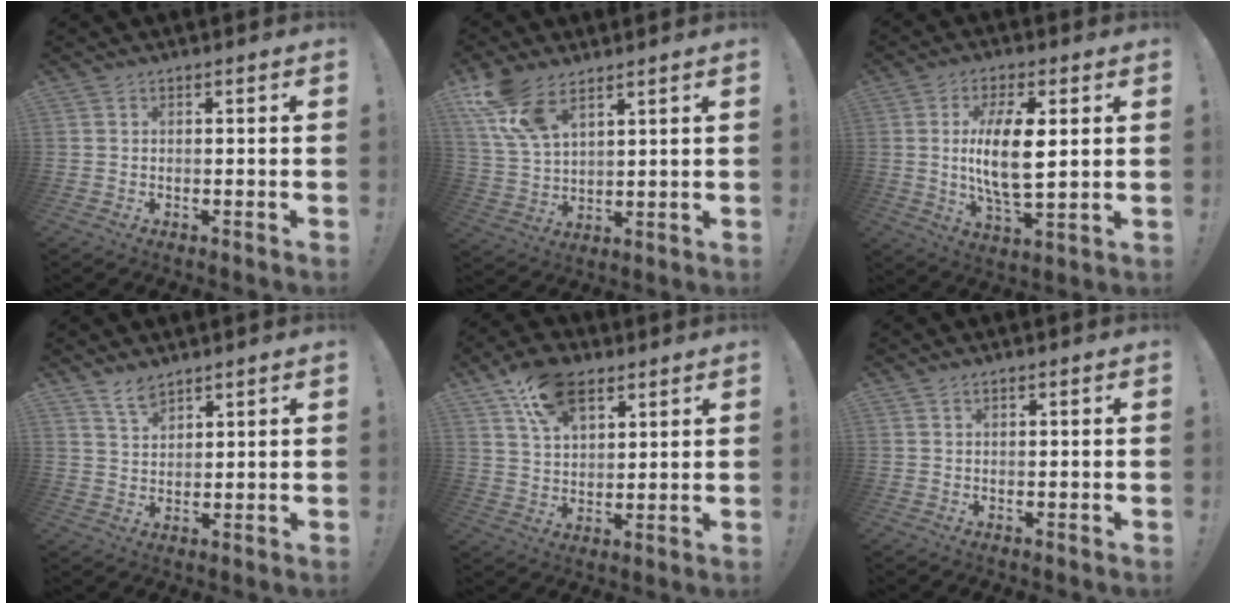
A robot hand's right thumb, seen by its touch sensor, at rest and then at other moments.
{"total": 11.7, "force": [7.7, 5.4, 7.0], "torque": [-0.150, -0.026, 0.149]}
{"total": 13.5, "force": [1.7, 5.3, 12.3], "torque": [-0.238, -0.016, 0.018]}
{"total": 4.9, "force": [4.1, 1.9, 1.9], "torque": [-0.032, -0.026, 0.075]}
{"total": 14.0, "force": [8.2, 8.4, 7.7], "torque": [-0.133, -0.024, 0.154]}
{"total": 0.6, "force": [0.5, 0.2, 0.3], "torque": [-0.001, -0.001, 0.008]}